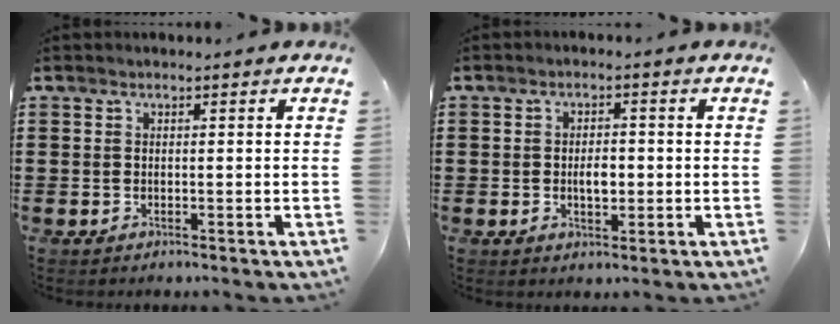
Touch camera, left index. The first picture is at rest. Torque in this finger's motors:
{"motor_torque": [0.18, -0.10, 0.07, 0.04]}